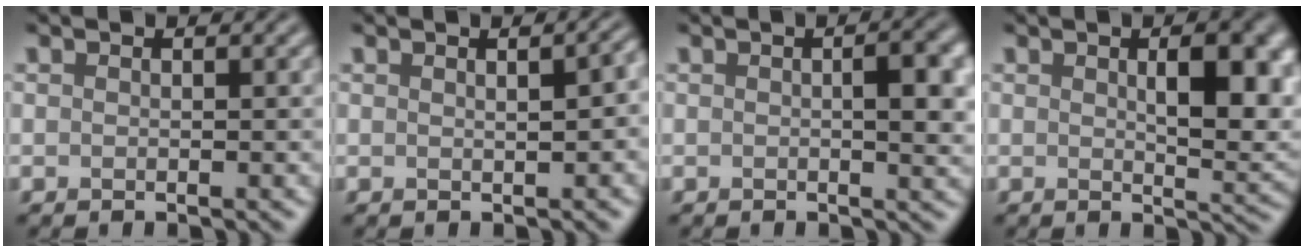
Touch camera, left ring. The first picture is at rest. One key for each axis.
{"total": 2.3, "fx": 0.5, "fy": 0.6, "fz": 2.2, "tx": -0.026, "ty": 0.010, "tz": 0.009}
{"total": 3.8, "fx": 0.3, "fy": 1.0, "fz": 3.7, "tx": -0.051, "ty": 0.004, "tz": 0.003}
{"total": 6.5, "fx": 1.4, "fy": 2.3, "fz": 5.9, "tx": -0.072, "ty": -0.001, "tz": 0.029}